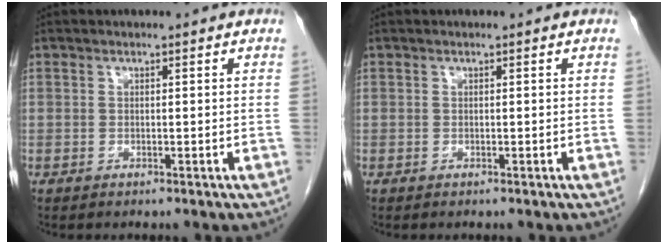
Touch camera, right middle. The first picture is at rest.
{"total": 0.0}